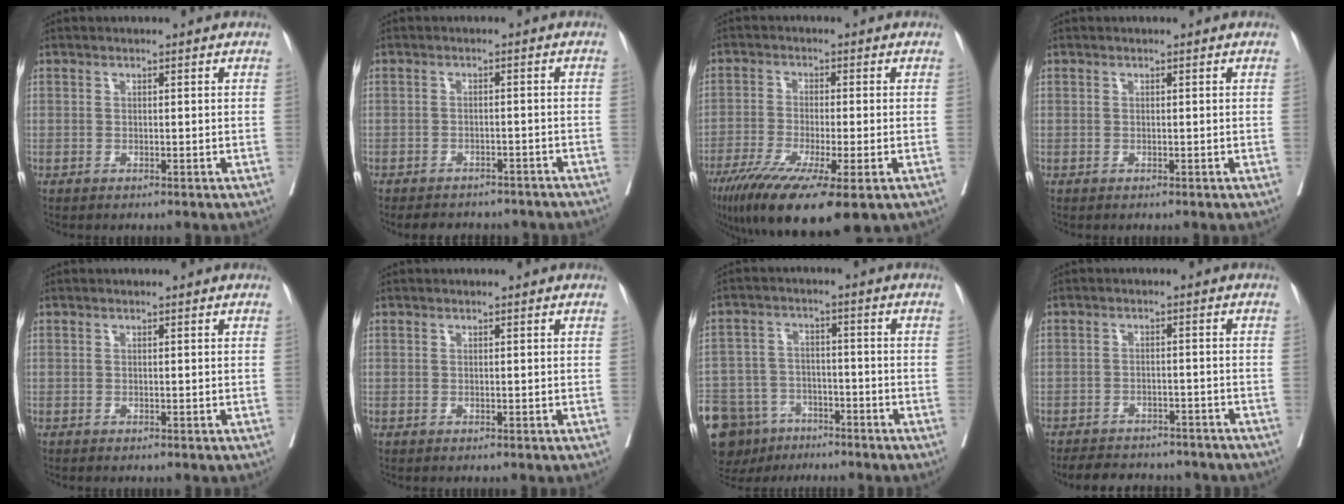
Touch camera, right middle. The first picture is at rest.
{"total": 11.6, "force": [-10.2, 3.9, 3.8], "torque": [-0.063, 0.003, -0.111]}
{"total": 14.9, "force": [-9.3, 2.1, 11.4], "torque": [-0.182, -0.041, -0.152]}
{"total": 0.0}
{"total": 0.0}
{"total": 0.0}
{"total": 17.0, "force": [-11.3, 10.8, 6.8], "torque": [-0.182, -0.002, -0.176]}
{"total": 13.4, "force": [-11.8, 4.5, 4.5], "torque": [-0.083, 0.005, -0.144]}